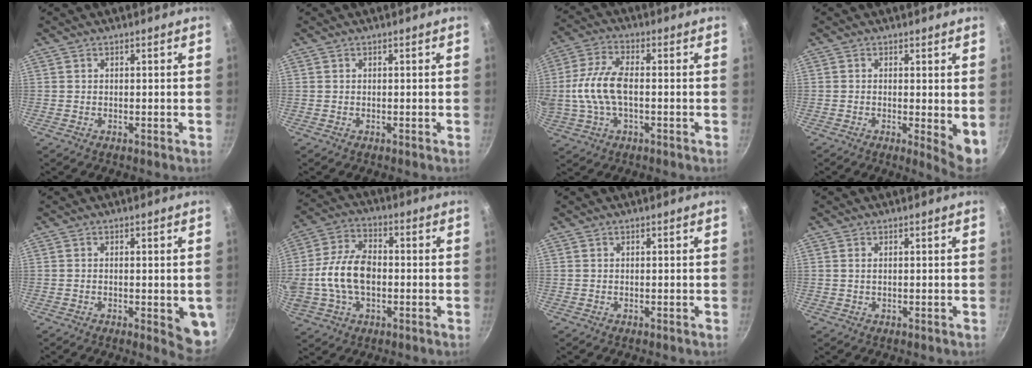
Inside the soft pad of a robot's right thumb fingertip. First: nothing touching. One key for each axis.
{"total": 0.0}
{"total": 11.0, "fx": -0.7, "fy": 5.3, "fz": 9.5, "tx": -0.201, "ty": 0.021, "tz": -0.020}
{"total": 5.3, "fx": 0.0, "fy": 1.4, "fz": 5.1, "tx": -0.073, "ty": -0.015, "tz": 0.000}
{"total": 6.6, "fx": -1.2, "fy": 2.2, "fz": 6.1, "tx": -0.063, "ty": -0.007, "tz": -0.013}
{"total": 13.7, "fx": -1.1, "fy": 8.6, "fz": 10.6, "tx": -0.197, "ty": 0.026, "tz": -0.027}
{"total": 0.0}
{"total": 0.7, "fx": 0.2, "fy": 0.4, "fz": 0.6, "tx": -0.012, "ty": 0.001, "tz": 0.002}